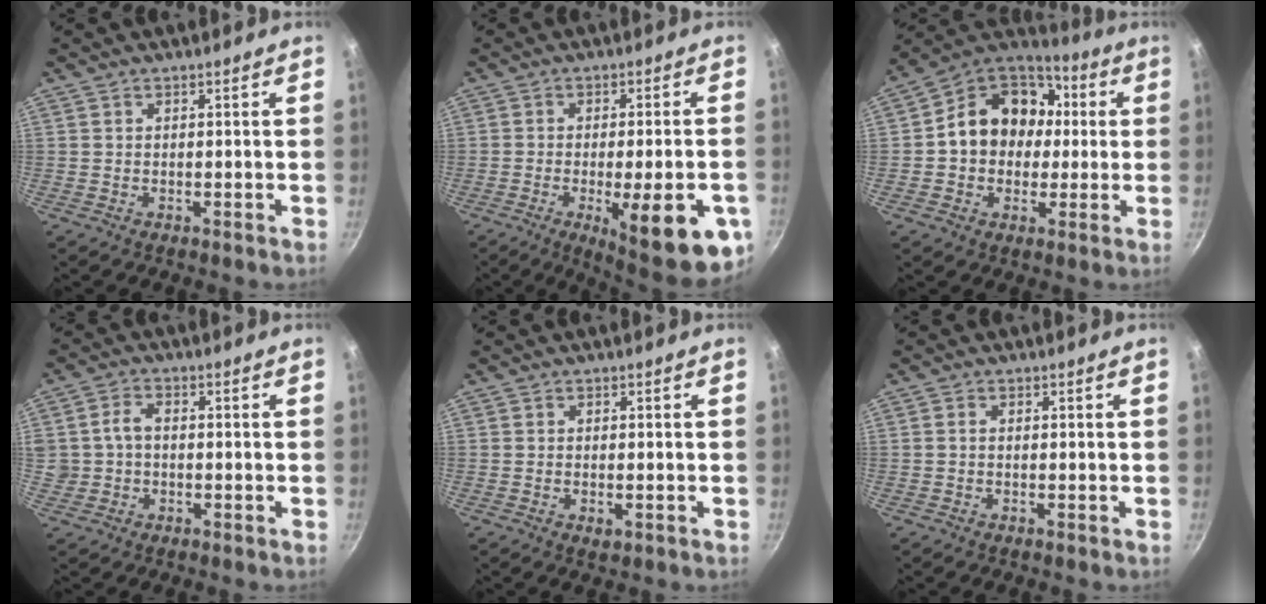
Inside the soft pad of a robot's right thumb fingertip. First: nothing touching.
{"total": 17.9, "force": [-6.1, 5.0, 16.0], "torque": [-0.185, 0.005, -0.073]}
{"total": 17.2, "force": [1.4, 14.3, 9.5], "torque": [-0.121, 0.039, 0.010]}
{"total": 4.3, "force": [-0.3, 3.5, 2.5], "torque": [-0.033, 0.019, -0.004]}
{"total": 1.8, "force": [-0.5, 0.9, 1.5], "torque": [-0.024, -0.003, -0.007]}
{"total": 0.8, "force": [-0.1, 0.5, 0.5], "torque": [-0.010, 0.004, -0.003]}